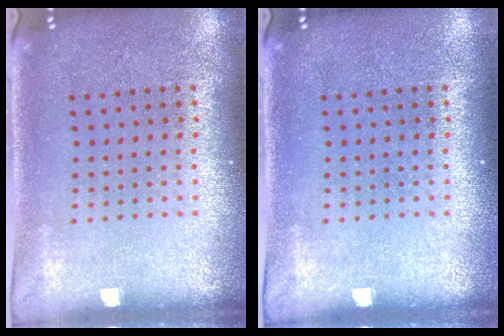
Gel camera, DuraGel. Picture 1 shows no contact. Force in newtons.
{"total": 0.0}